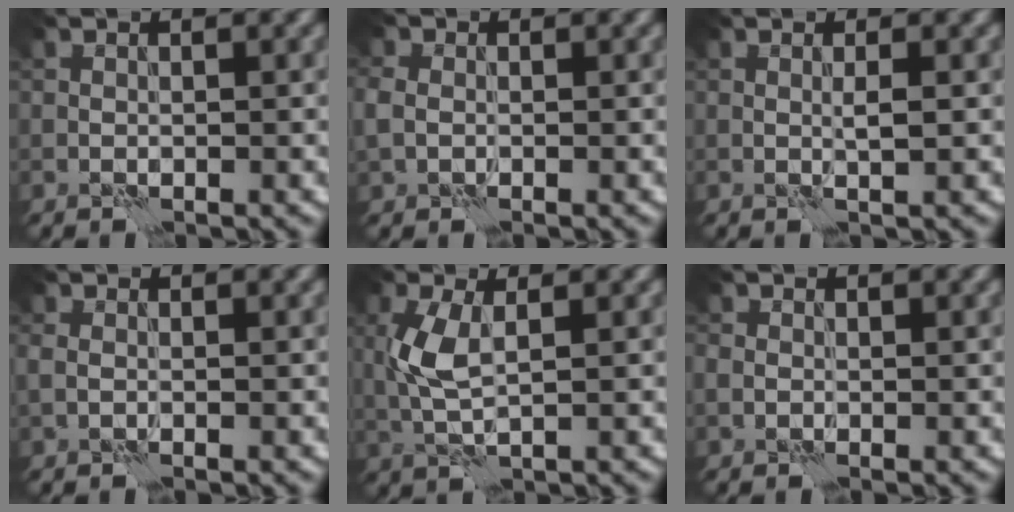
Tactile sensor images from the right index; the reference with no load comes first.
{"total": 2.0, "force": [0.1, 1.7, 1.1], "torque": [-0.026, 0.006, -0.002]}
{"total": 1.1, "force": [0.2, 0.1, 1.0], "torque": [-0.019, 0.006, 0.001]}
{"total": 1.0, "force": [-0.1, 0.8, 0.7], "torque": [-0.016, 0.002, -0.004]}
{"total": 4.0, "force": [0.4, 1.7, 3.6], "torque": [-0.092, 0.005, 0.011]}
{"total": 0.9, "force": [-0.1, 0.8, 0.3], "torque": [-0.003, 0.001, -0.004]}